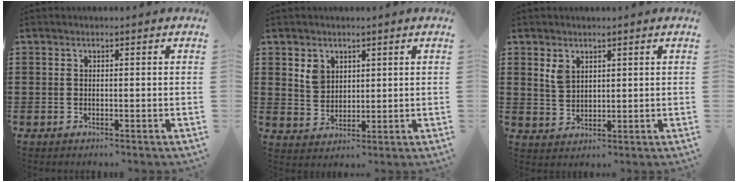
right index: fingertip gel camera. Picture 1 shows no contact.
{"total": 3.9, "force": [2.1, 3.0, 1.2], "torque": [-0.037, 0.012, 0.041]}
{"total": 3.0, "force": [1.9, 1.8, 1.5], "torque": [-0.037, 0.005, 0.035]}